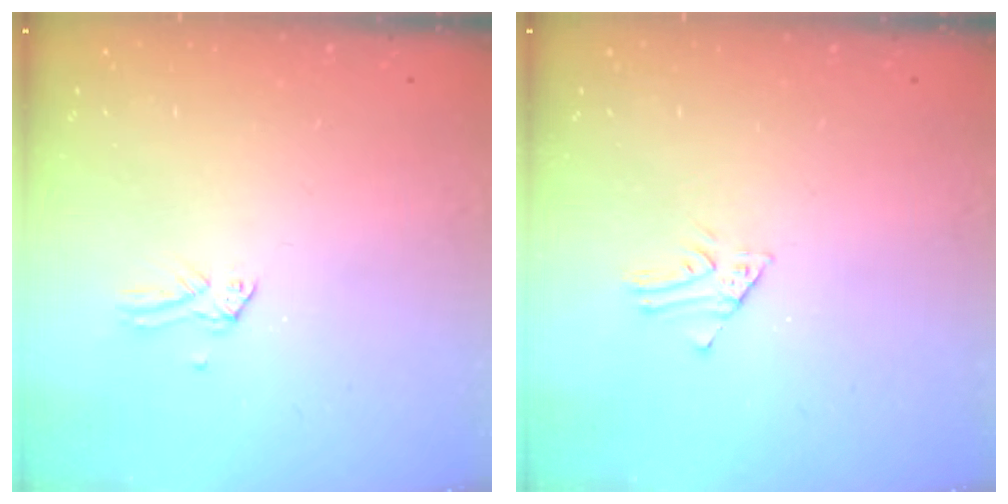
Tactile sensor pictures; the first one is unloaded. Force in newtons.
{"total": 1.7, "press": 1.7, "slide": 0.2}